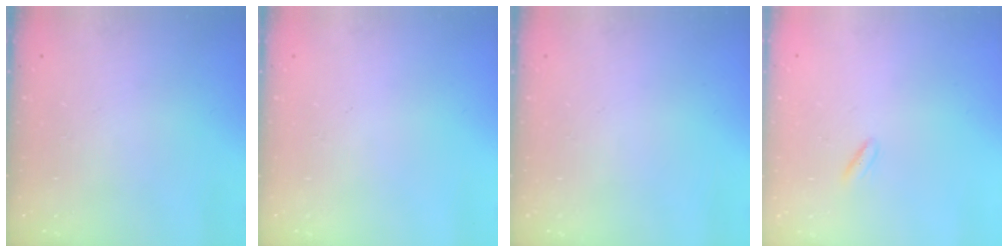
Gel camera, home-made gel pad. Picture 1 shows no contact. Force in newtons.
{"total": 0.0}
{"total": 0.0}
{"total": 2.0, "press": 1.7, "slide": 0.9}